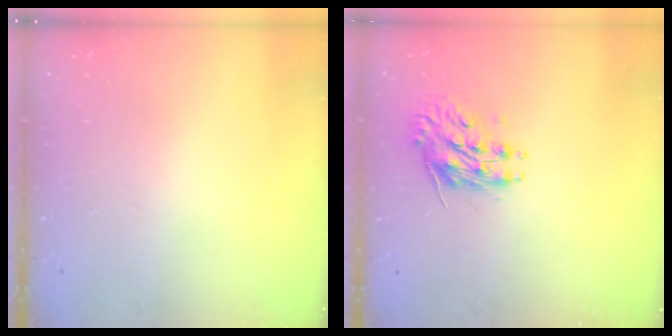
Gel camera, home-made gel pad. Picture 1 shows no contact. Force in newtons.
{"total": 9.2, "press": 9.2, "slide": 0.2}